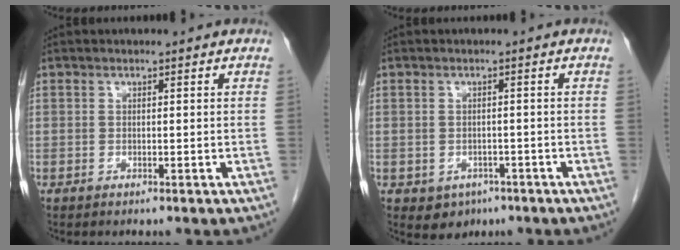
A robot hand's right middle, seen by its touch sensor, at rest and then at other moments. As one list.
[{"total": 3.5, "force": [-1.7, 2.9, 1.1], "torque": [-0.015, 0.004, -0.015]}]